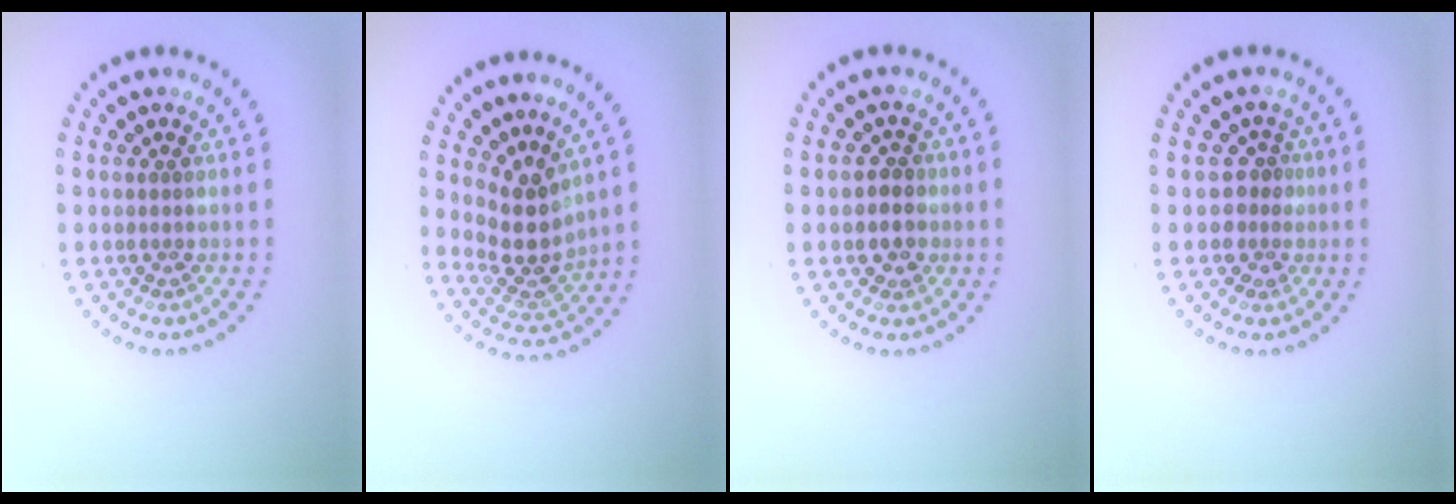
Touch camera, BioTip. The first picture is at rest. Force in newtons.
{"total": 3.5, "press": 2.7, "slide": 2.3}
{"total": 2.3, "press": 2.2, "slide": 0.9}
{"total": 2.1, "press": 1.5, "slide": 1.4}